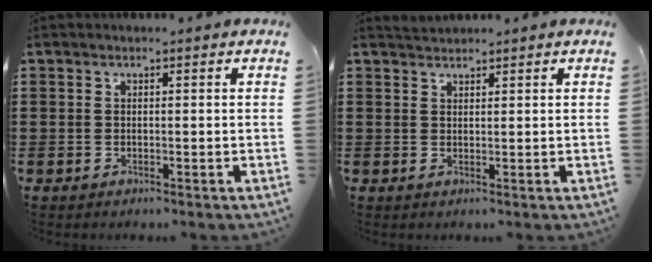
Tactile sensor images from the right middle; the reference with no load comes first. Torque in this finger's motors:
{"motor_torque": [0.00, 0.00, 0.00, -0.01]}